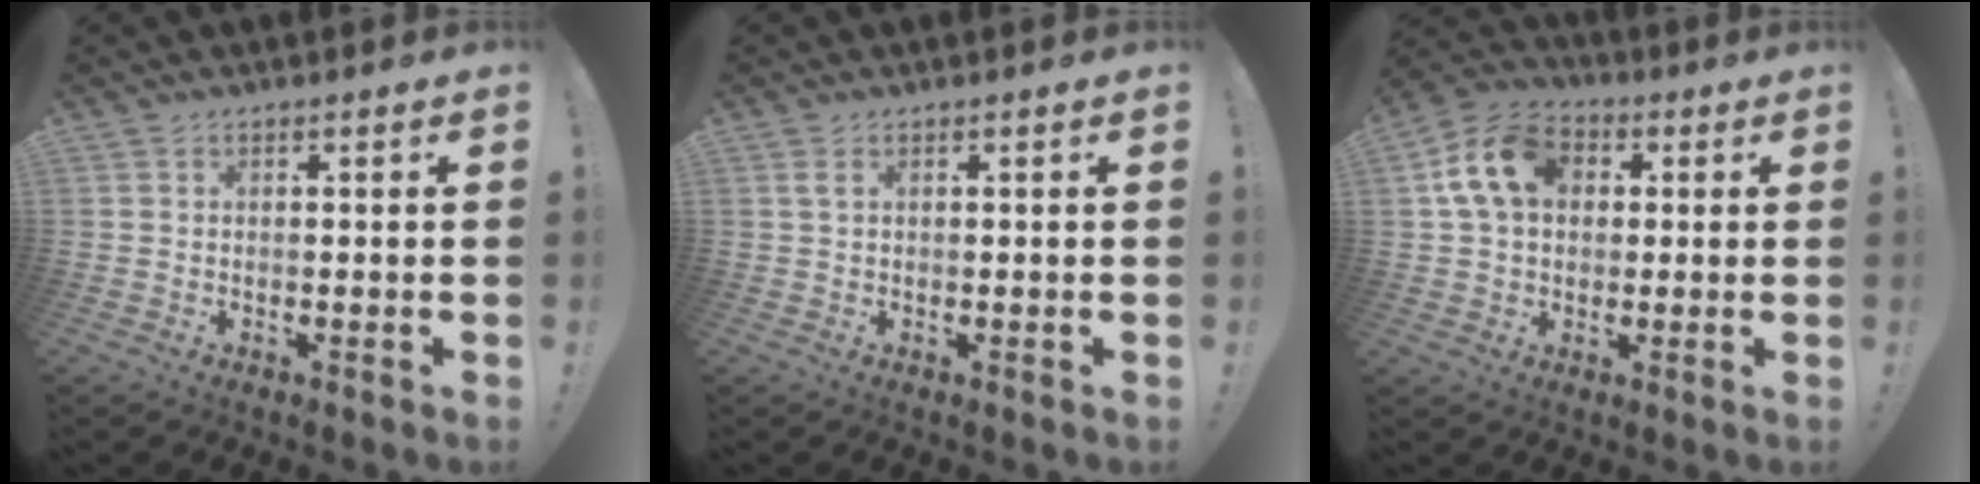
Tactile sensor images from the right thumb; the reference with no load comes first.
{"total": 1.2, "force": [0.5, 0.1, 1.1], "torque": [-0.017, -0.001, 0.007]}
{"total": 13.6, "force": [3.5, 10.1, 8.4], "torque": [-0.140, 0.011, 0.073]}